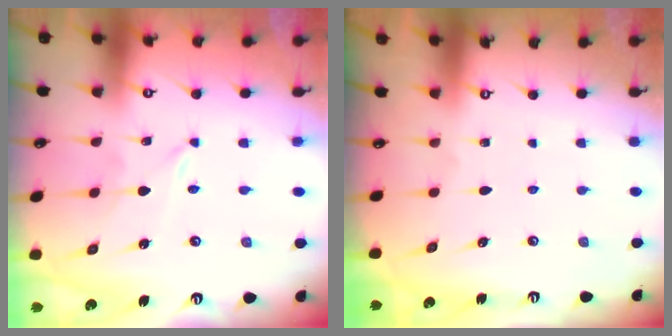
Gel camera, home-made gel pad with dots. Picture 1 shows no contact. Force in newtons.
{"total": 0.0}